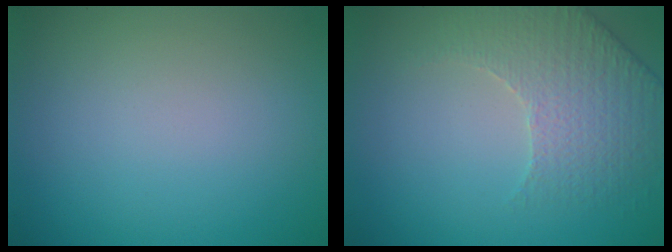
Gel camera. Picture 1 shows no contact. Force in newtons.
{"total": 2.6, "press": 2.4, "slide": 1.0}